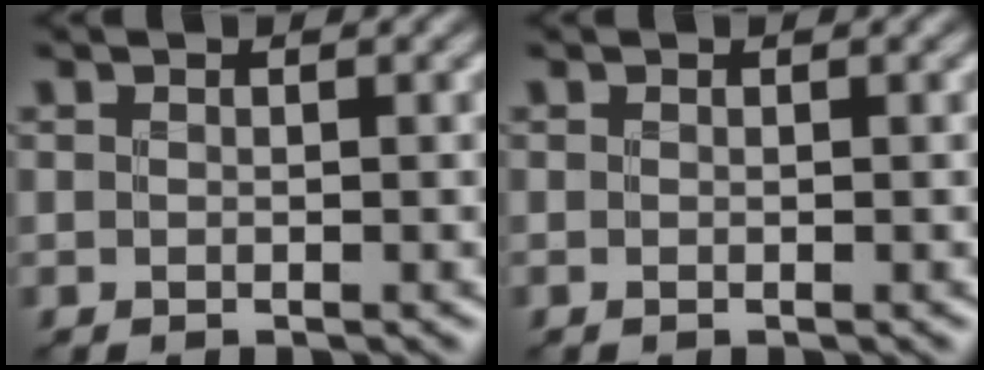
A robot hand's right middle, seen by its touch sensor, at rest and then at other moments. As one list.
[{"total": 0.0}]